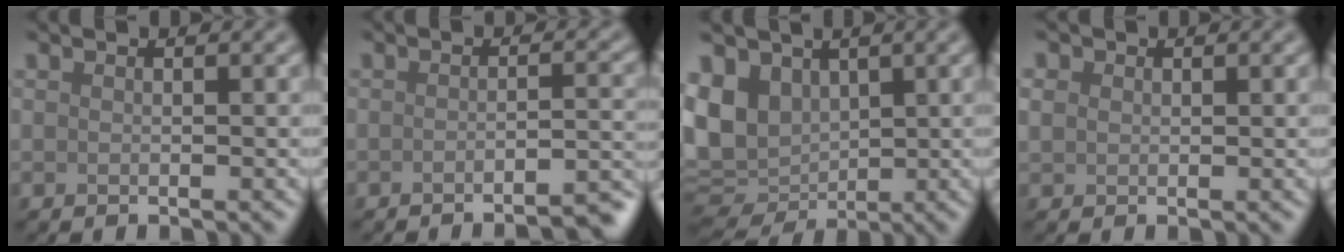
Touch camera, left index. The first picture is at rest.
{"total": 3.9, "force": [-3.1, 0.7, 2.3], "torque": [-0.018, 0.011, -0.042]}
{"total": 8.8, "force": [1.1, 6.9, 5.4], "torque": [-0.099, -0.003, 0.035]}
{"total": 1.3, "force": [0.4, 1.2, 0.4], "torque": [-0.006, 0.002, 0.005]}